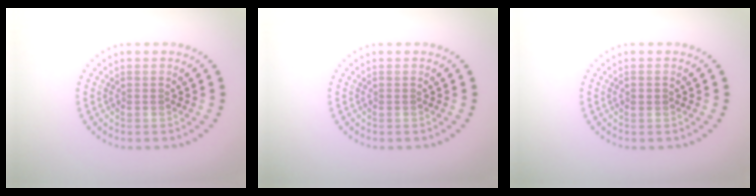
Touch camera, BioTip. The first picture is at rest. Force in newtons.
{"total": 0.0}
{"total": 0.8, "press": 0.8, "slide": 0.1}